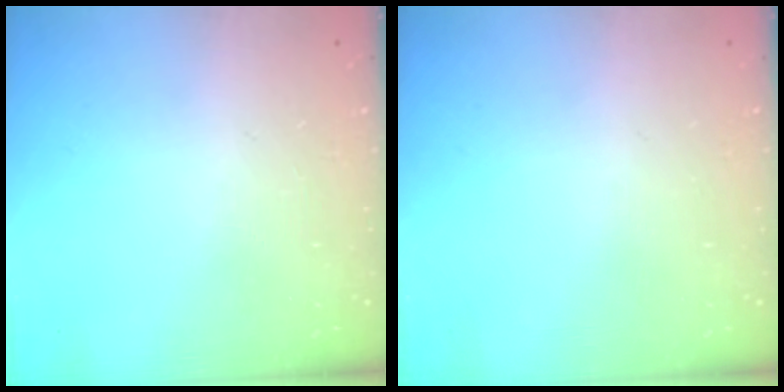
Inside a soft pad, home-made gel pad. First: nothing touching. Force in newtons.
{"total": 0.0}